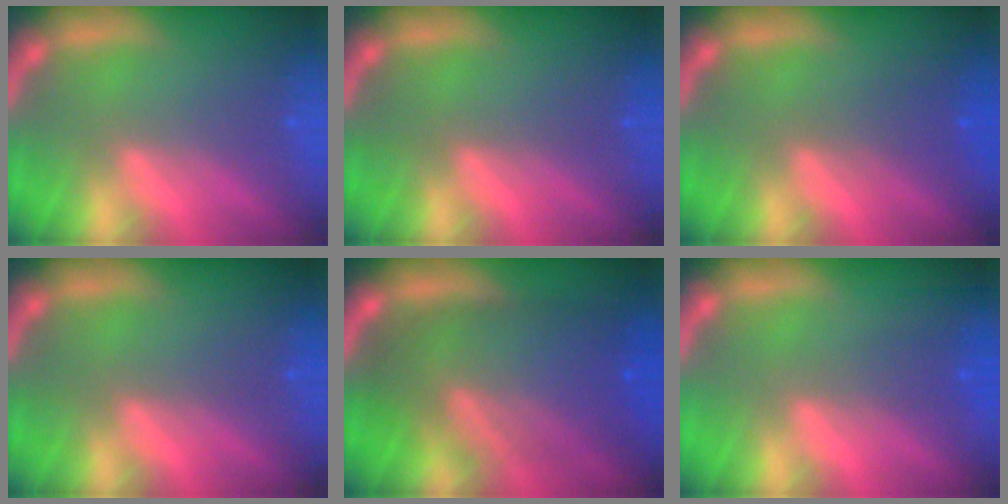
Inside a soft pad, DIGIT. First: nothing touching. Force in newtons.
{"total": 0.0}
{"total": 2.0}
{"total": 0.0}
{"total": 10.1}
{"total": 1.5}